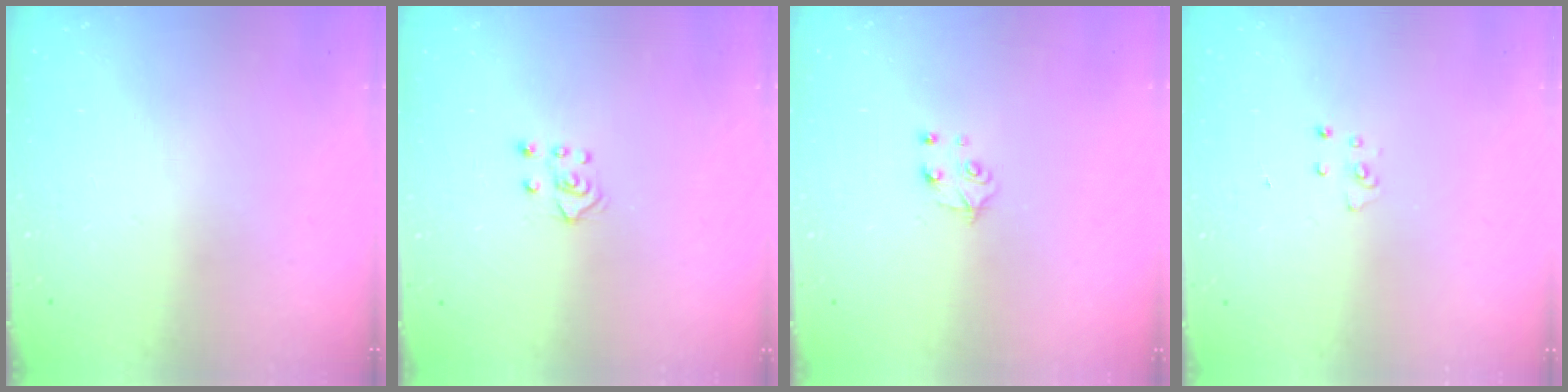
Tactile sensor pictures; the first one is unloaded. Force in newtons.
{"total": 4.3, "press": 4.2, "slide": 0.5}
{"total": 4.3, "press": 4.3, "slide": 0.5}
{"total": 3.6, "press": 3.6, "slide": 0.3}